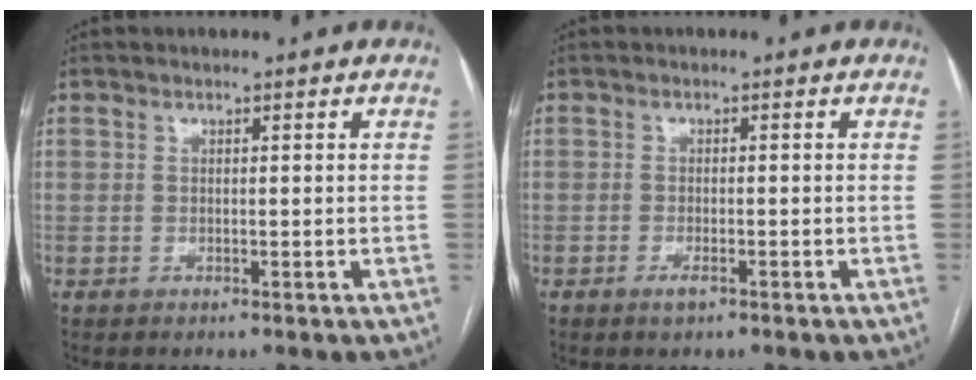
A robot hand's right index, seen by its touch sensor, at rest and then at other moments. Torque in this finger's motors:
{"motor_torque": [0.17, 0.13, 0.05, 0.01]}